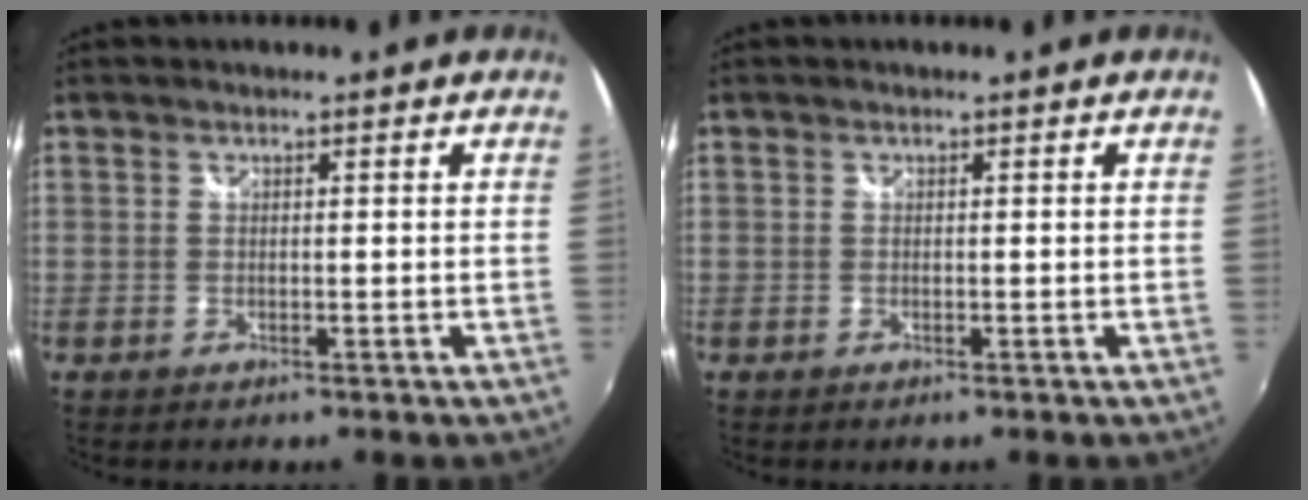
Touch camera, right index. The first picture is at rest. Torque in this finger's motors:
{"motor_torque": [-0.08, 0.08, 0.02, 0.00]}